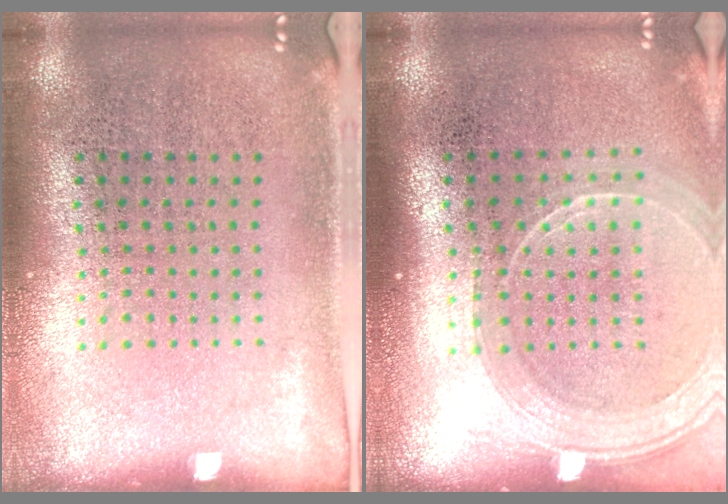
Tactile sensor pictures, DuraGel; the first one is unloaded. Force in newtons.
{"total": 2.0, "press": 1.8, "slide": 0.8}